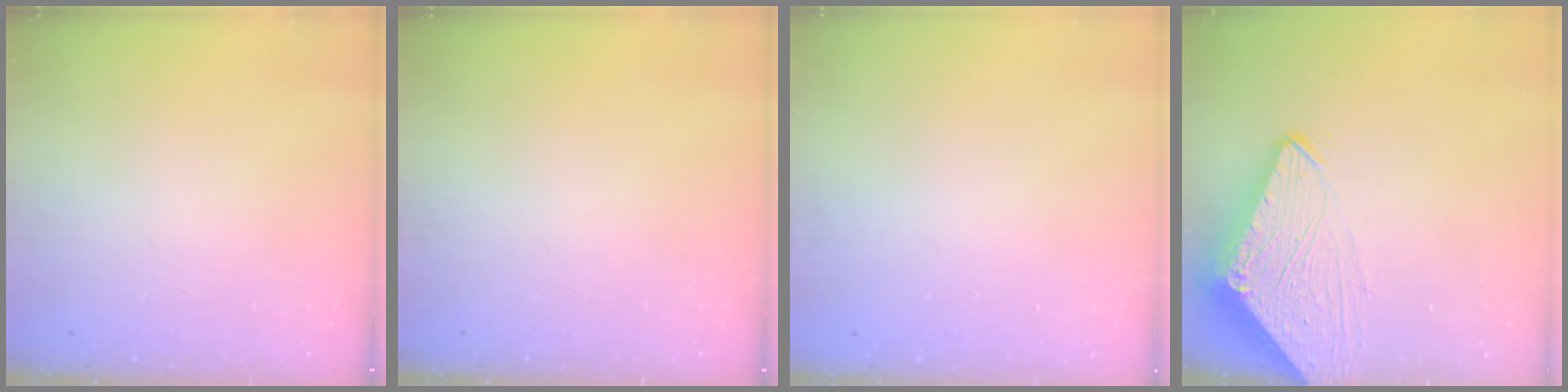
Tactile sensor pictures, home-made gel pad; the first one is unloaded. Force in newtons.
{"total": 0.0}
{"total": 0.0}
{"total": 8.0, "press": 8.0, "slide": 0.7}